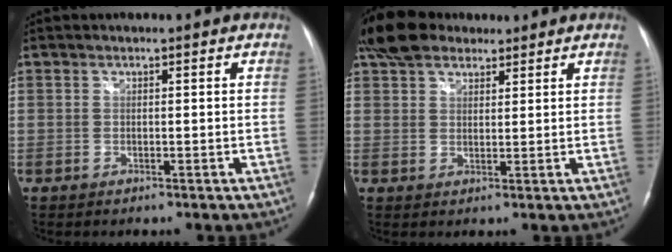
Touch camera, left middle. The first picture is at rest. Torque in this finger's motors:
{"motor_torque": [0.61, -0.52, 0.09, 0.05]}